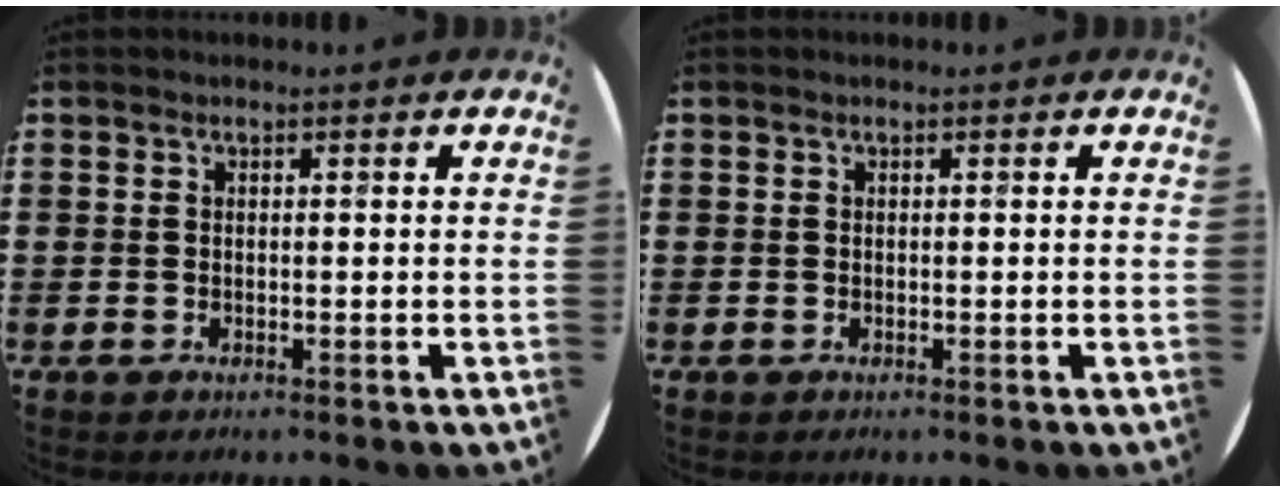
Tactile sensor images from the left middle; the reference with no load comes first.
{"total": 0.0}